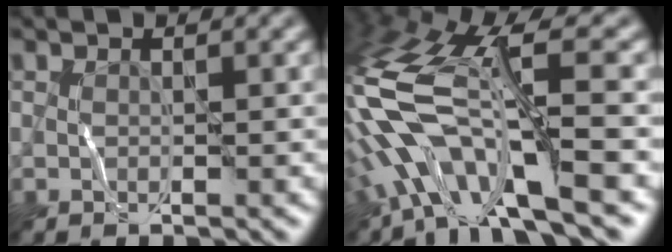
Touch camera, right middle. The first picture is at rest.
{"total": 12.1, "force": [-3.9, 3.9, 10.8], "torque": [-0.224, 0.014, -0.064]}